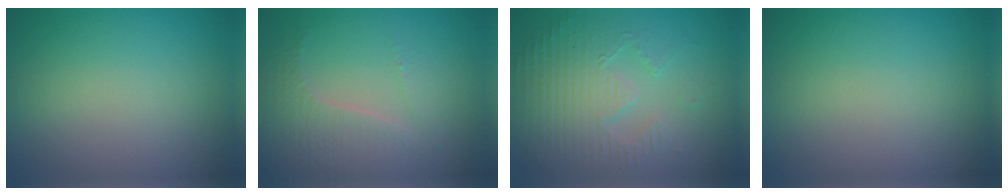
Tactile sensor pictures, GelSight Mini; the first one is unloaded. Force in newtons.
{"total": 4.3, "press": 3.1, "slide": 3.0}
{"total": 3.8, "press": 3.6, "slide": 1.2}
{"total": 0.0}